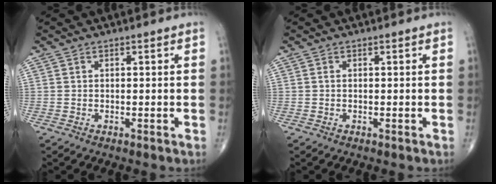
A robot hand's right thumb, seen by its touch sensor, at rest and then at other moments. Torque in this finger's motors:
{"motor_torque": [0.21, 0.36, 0.26, 0.07, -0.01]}